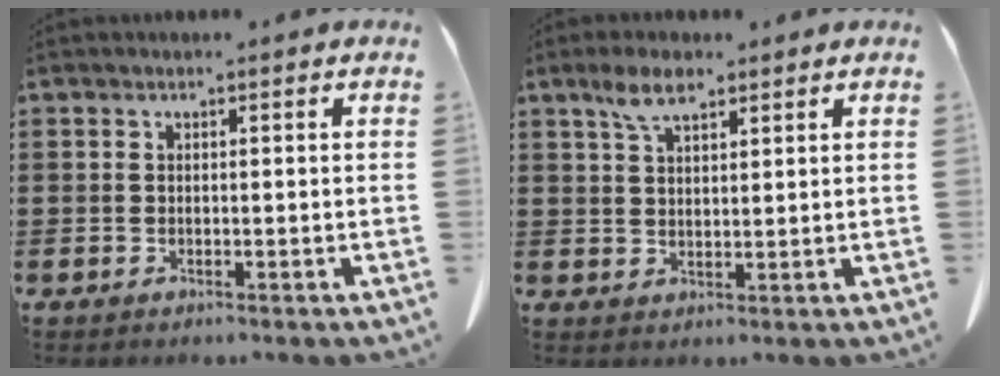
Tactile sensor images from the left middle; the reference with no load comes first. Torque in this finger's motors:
{"motor_torque": [1.13, 1.01, 0.18, 0.09]}